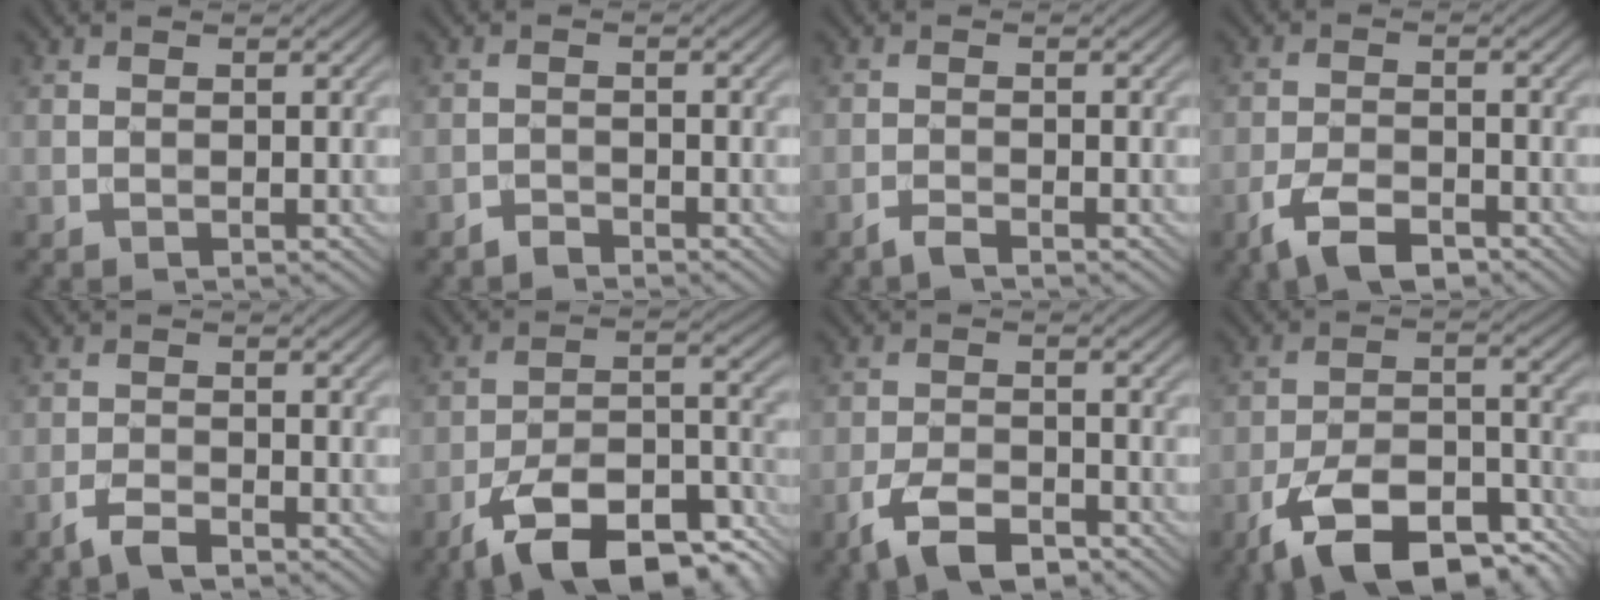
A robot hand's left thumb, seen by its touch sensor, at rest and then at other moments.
{"total": 1.5, "force": [-1.4, 0.4, 0.4], "torque": [-0.006, 0.002, -0.031]}
{"total": 1.5, "force": [-1.3, 0.1, 0.8], "torque": [-0.016, 0.003, -0.031]}
{"total": 5.9, "force": [-4.0, 2.3, 3.7], "torque": [-0.072, 0.000, -0.078]}
{"total": 3.0, "force": [-2.2, 0.8, 1.8], "torque": [-0.040, 0.001, -0.049]}
{"total": 15.5, "force": [-10.9, 5.0, 9.8], "torque": [-0.169, -0.003, -0.192]}
{"total": 6.7, "force": [-4.6, 2.6, 4.2], "torque": [-0.078, 0.001, -0.088]}
{"total": 14.5, "force": [-9.8, 5.7, 9.0], "torque": [-0.164, -0.006, -0.173]}